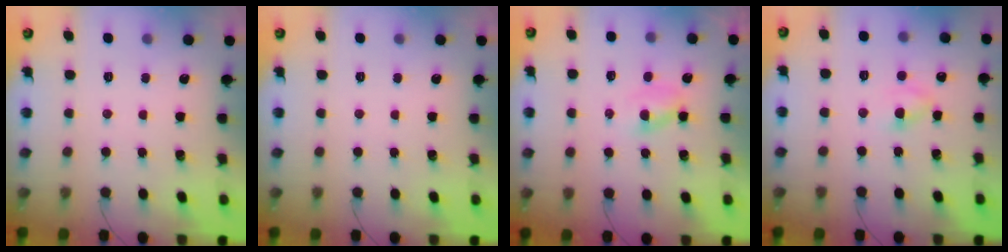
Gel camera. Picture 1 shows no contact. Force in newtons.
{"total": 0.0}
{"total": 1.9, "press": 1.7, "slide": 0.9}
{"total": 3.4, "press": 3.2, "slide": 1.2}